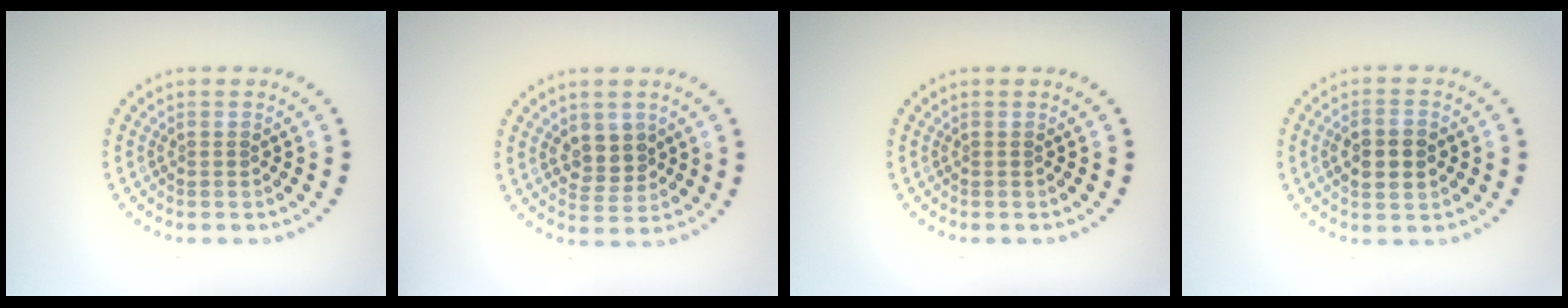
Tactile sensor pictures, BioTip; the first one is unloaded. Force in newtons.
{"total": 2.8, "press": 2.7, "slide": 0.7}
{"total": 0.0}
{"total": 3.0, "press": 3.0, "slide": 0.2}